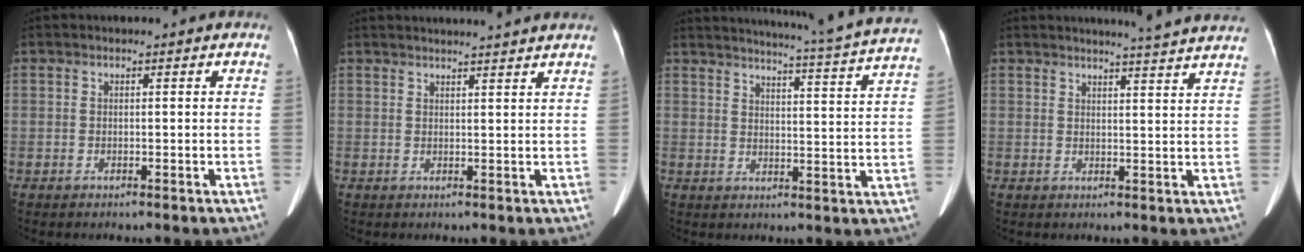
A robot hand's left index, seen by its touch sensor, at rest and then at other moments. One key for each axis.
{"total": 9.0, "fx": 8.4, "fy": -0.6, "fz": 3.2, "tx": -0.040, "ty": 0.021, "tz": 0.093}
{"total": 22.5, "fx": 20.9, "fy": -1.6, "fz": 8.2, "tx": -0.131, "ty": -0.070, "tz": 0.248}
{"total": 10.3, "fx": 9.7, "fy": -1.1, "fz": 3.3, "tx": -0.046, "ty": -0.023, "tz": 0.099}